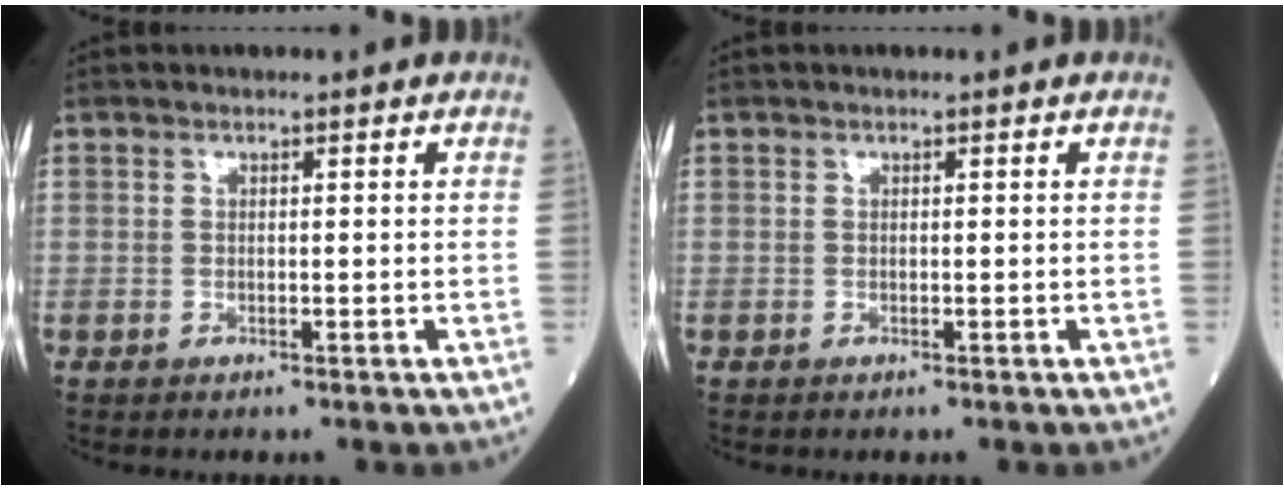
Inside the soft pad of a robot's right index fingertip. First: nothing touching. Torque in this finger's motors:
{"motor_torque": [0.00, 0.00, 0.00, 0.00]}